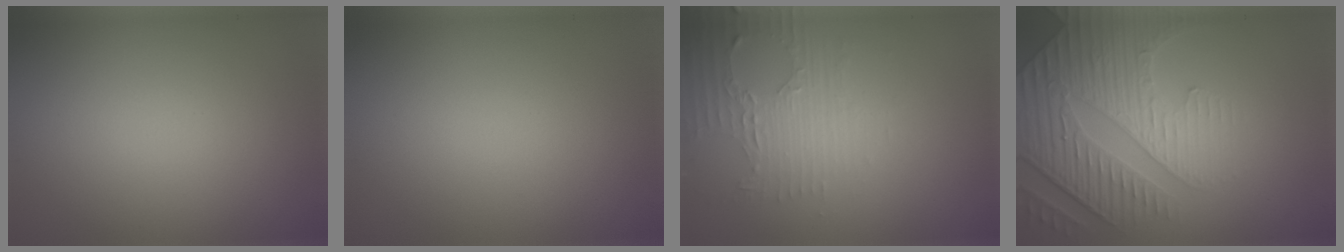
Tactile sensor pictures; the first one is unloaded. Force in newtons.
{"total": 0.0}
{"total": 3.0, "press": 2.5, "slide": 1.7}
{"total": 5.5, "press": 5.0, "slide": 2.2}